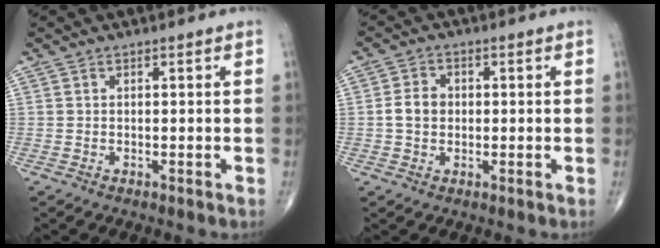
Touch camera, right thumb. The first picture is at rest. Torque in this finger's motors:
{"motor_torque": [0.97, 0.83, 0.72, -0.01, 0.05]}